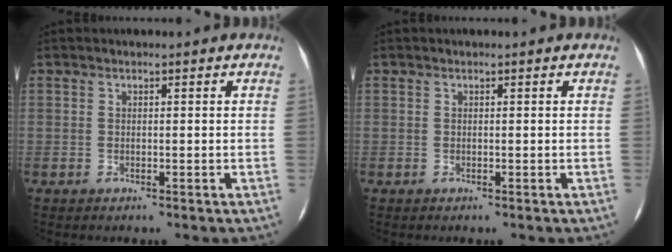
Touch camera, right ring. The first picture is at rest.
{"total": 0.0}